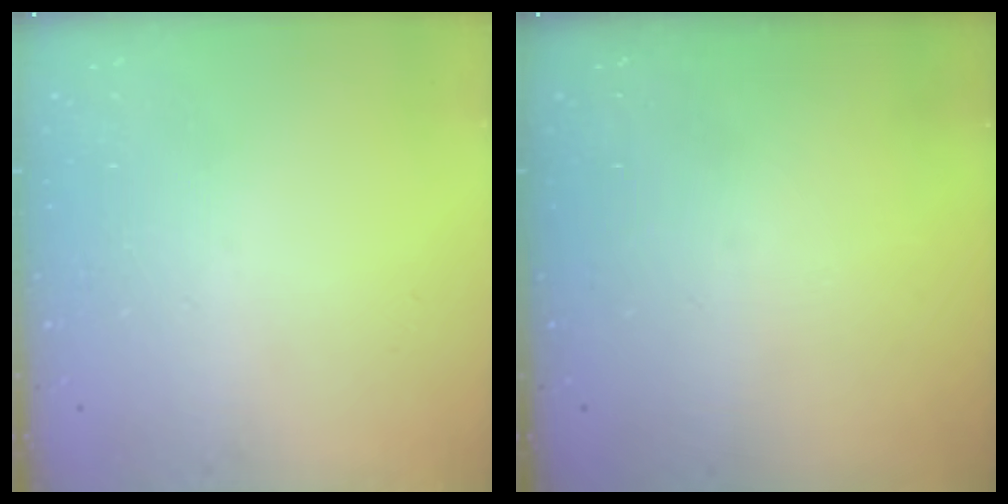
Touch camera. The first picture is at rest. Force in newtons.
{"total": 0.0}